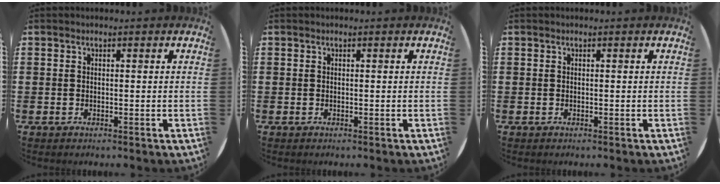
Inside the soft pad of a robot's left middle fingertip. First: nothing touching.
{"total": 0.0}
{"total": 0.0}